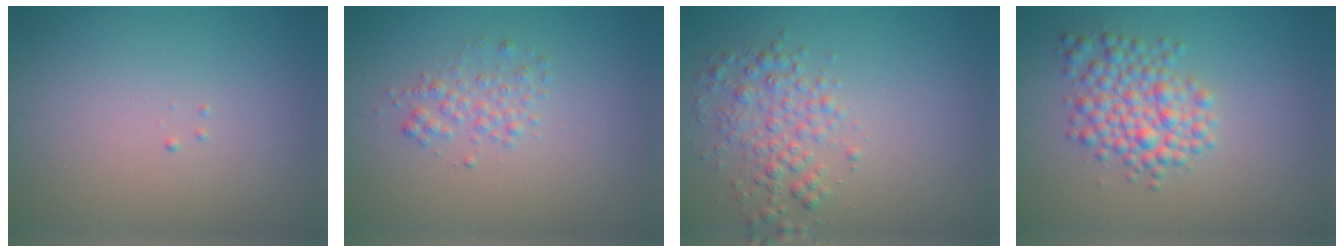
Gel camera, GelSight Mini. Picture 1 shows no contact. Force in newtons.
{"total": 1.7, "press": 1.7, "slide": 0.0}
{"total": 2.9, "press": 2.9, "slide": 0.1}
{"total": 4.1, "press": 4.1, "slide": 0.1}